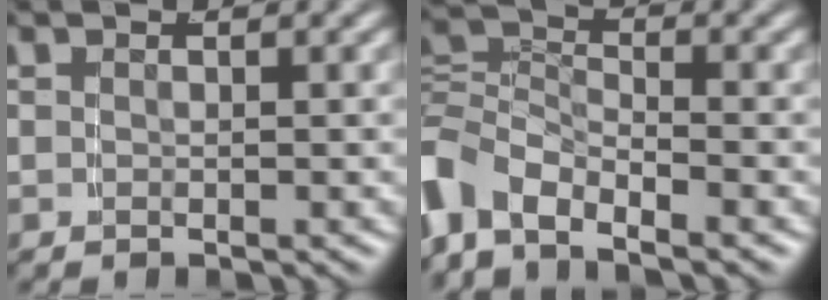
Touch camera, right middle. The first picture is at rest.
{"total": 6.2, "force": [-3.3, 4.1, 3.3], "torque": [-0.095, -0.025, -0.054]}